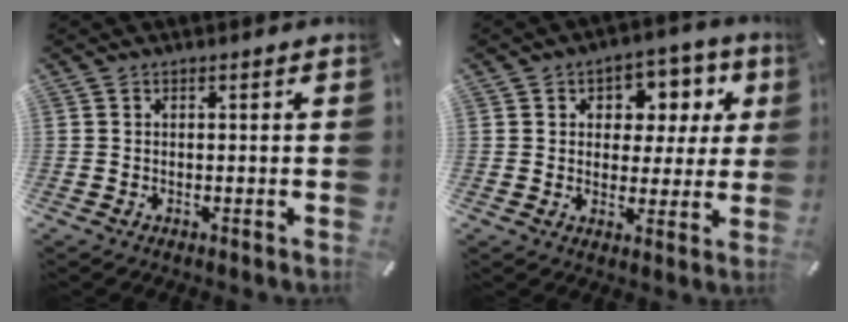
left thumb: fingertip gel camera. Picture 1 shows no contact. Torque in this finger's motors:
{"motor_torque": [0.36, 0.39, 0.11, -0.05, 0.04]}